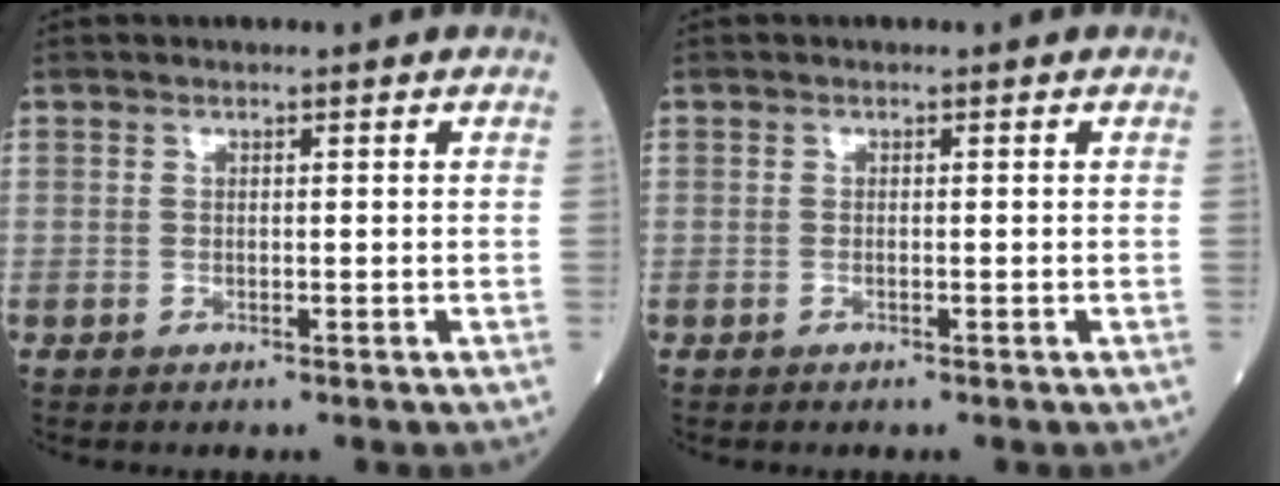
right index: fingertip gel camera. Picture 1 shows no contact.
{"total": 0.0}